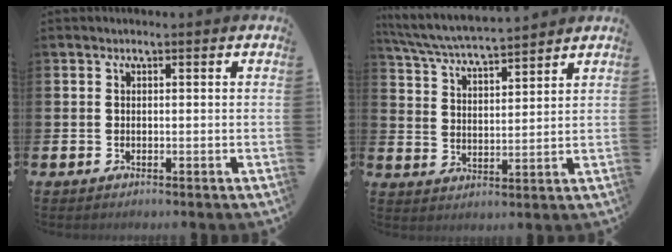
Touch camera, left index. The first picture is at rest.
{"total": 5.8, "force": [5.7, 0.2, 1.2], "torque": [-0.044, -0.038, 0.098]}